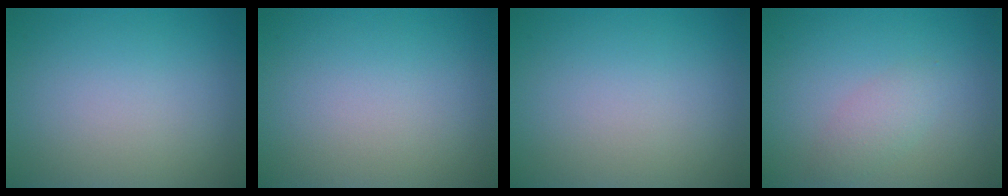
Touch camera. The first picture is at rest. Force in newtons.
{"total": 0.0}
{"total": 0.0}
{"total": 1.8, "press": 1.8, "slide": 0.1}